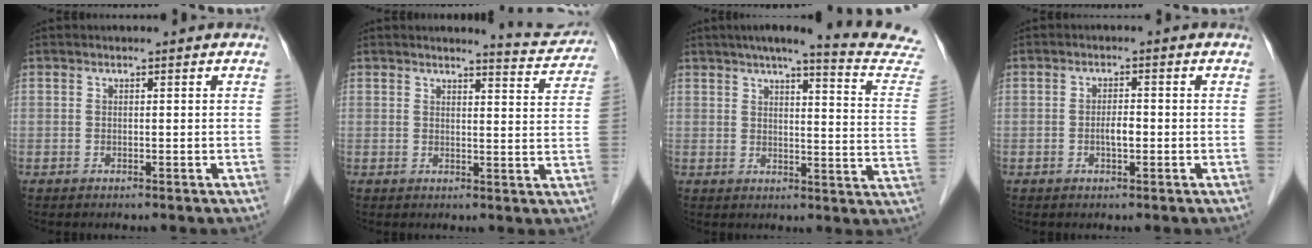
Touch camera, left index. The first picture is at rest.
{"total": 5.8, "force": [5.8, 0.3, 0.3], "torque": [-0.006, -0.025, 0.055]}
{"total": 18.4, "force": [16.6, 0.1, 7.9], "torque": [-0.097, -0.060, 0.182]}
{"total": 2.1, "force": [-0.6, 0.6, 1.9], "torque": [-0.035, 0.003, -0.010]}